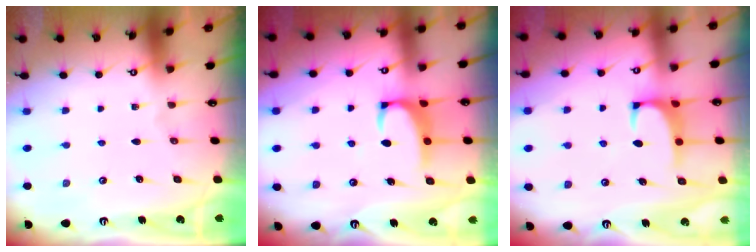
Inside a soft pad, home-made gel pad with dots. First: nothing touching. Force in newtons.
{"total": 2.5, "press": 2.4, "slide": 0.8}
{"total": 0.9, "press": 0.6, "slide": 0.7}